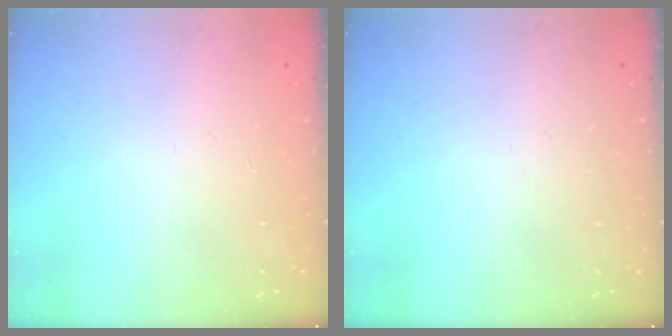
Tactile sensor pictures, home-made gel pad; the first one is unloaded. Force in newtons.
{"total": 0.0}